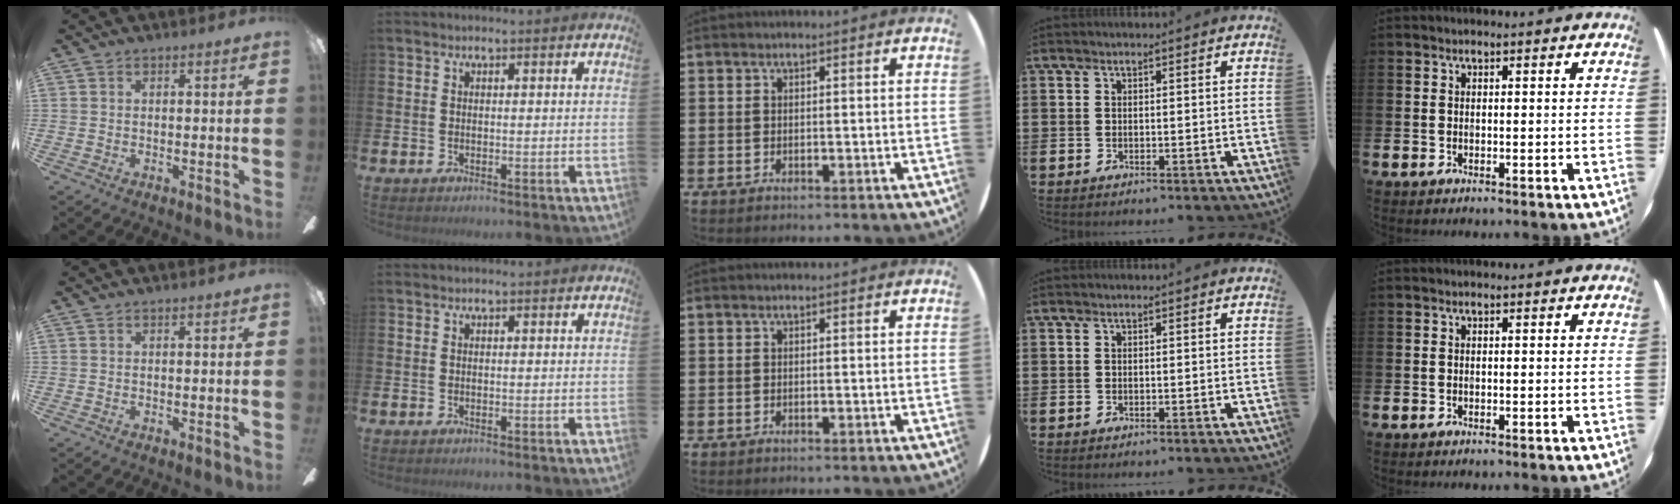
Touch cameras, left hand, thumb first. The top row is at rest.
{}